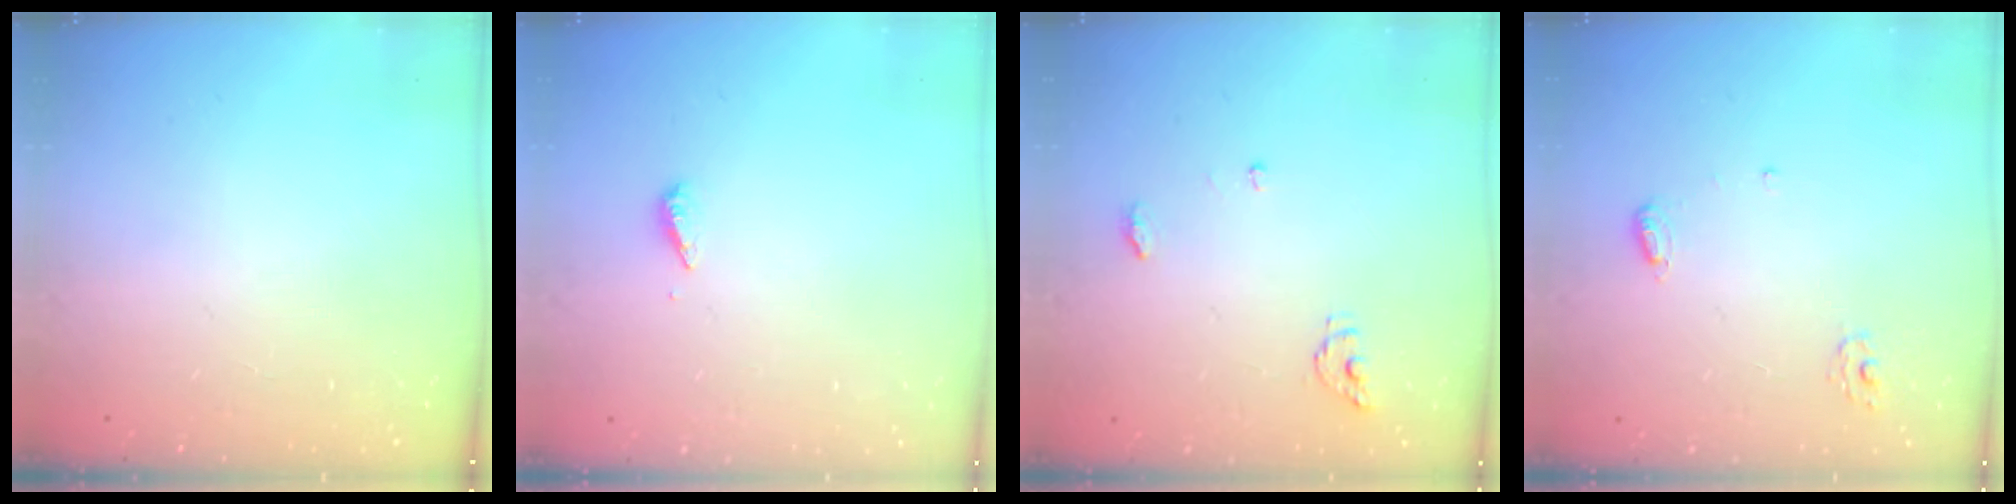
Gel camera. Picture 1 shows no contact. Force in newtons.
{"total": 2.8, "press": 2.8, "slide": 0.2}
{"total": 4.8, "press": 4.8, "slide": 0.4}
{"total": 4.7, "press": 4.7, "slide": 0.4}